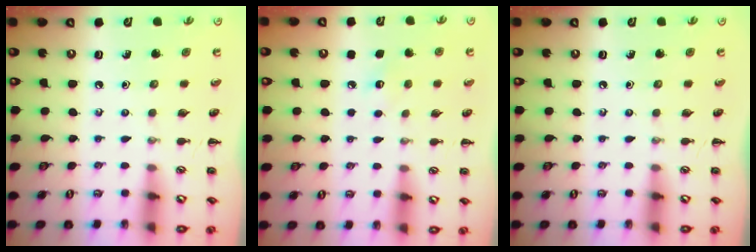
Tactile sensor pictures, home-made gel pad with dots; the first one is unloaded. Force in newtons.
{"total": 5.4, "press": 5.2, "slide": 1.3}
{"total": 0.0}